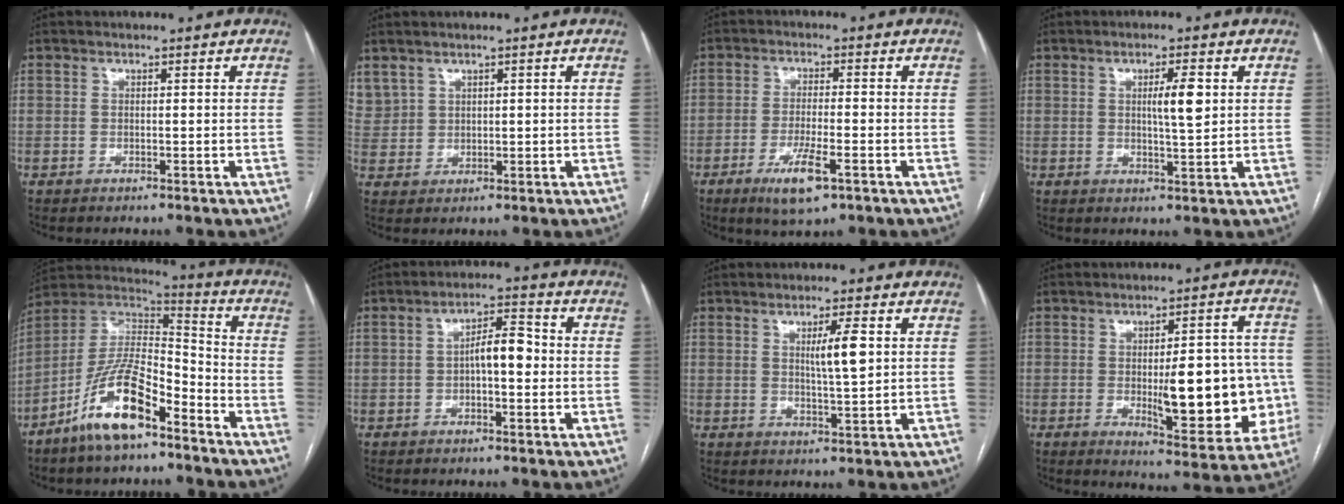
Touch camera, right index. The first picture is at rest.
{"total": 5.4, "force": [3.4, 3.9, 1.4], "torque": [-0.037, 0.015, 0.083]}
{"total": 7.0, "force": [-3.6, 1.3, 5.9], "torque": [-0.111, -0.013, -0.058]}
{"total": 4.6, "force": [1.0, 0.5, 4.4], "torque": [-0.070, 0.000, 0.017]}
{"total": 14.4, "force": [-9.0, 4.4, 10.4], "torque": [-0.202, 0.010, -0.166]}
{"total": 5.6, "force": [-0.4, 1.9, 5.2], "torque": [-0.085, 0.023, -0.009]}
{"total": 4.9, "force": [1.2, 0.2, 4.8], "torque": [-0.079, -0.003, 0.021]}
{"total": 16.7, "force": [-2.7, 4.8, 15.7], "torque": [-0.179, 0.017, -0.021]}